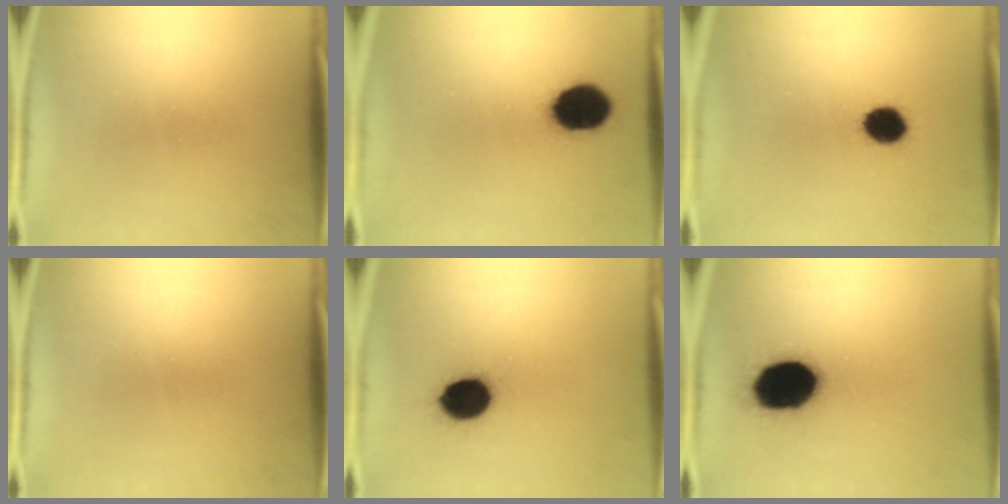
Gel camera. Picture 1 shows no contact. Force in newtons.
{"total": 13.0}
{"total": 8.1}
{"total": 0.0}
{"total": 11.1}
{"total": 19.1}